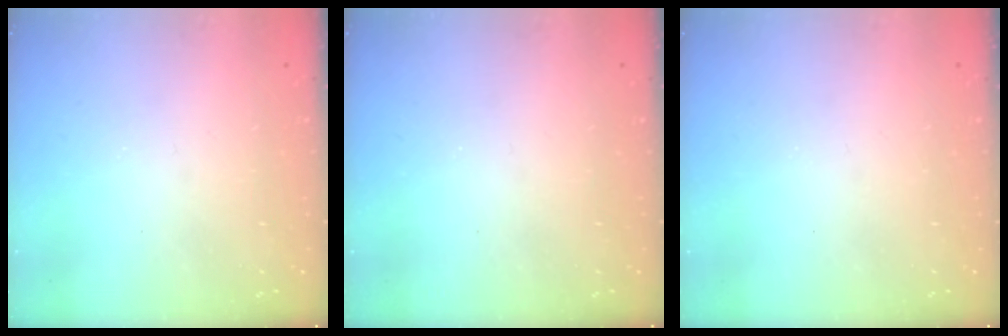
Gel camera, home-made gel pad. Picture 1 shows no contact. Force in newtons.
{"total": 0.0}
{"total": 0.0}